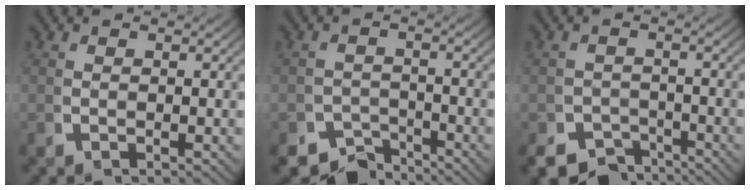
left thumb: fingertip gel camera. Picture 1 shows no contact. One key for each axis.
{"total": 5.2, "fx": -4.9, "fy": 1.9, "fz": 0.1, "tx": 0.025, "ty": -0.025, "tz": -0.084}
{"total": 6.5, "fx": -5.4, "fy": 3.5, "fz": 1.3, "tx": 0.003, "ty": -0.034, "tz": -0.084}